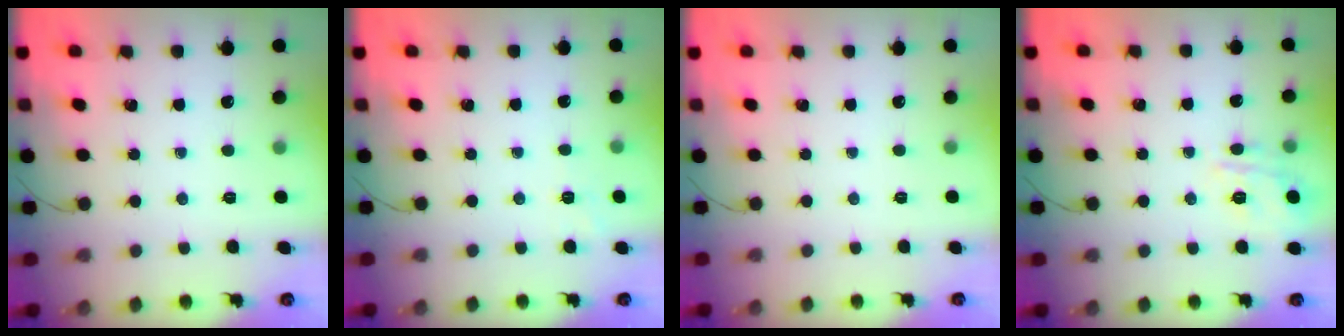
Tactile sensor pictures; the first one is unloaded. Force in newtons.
{"total": 2.0, "press": 1.4, "slide": 1.4}
{"total": 2.5, "press": 2.4, "slide": 0.5}
{"total": 9.4, "press": 9.4, "slide": 0.6}